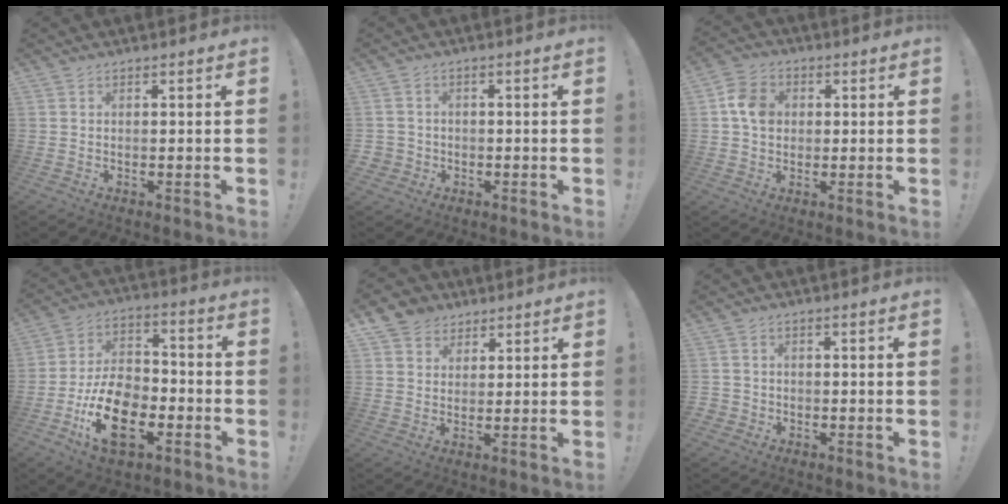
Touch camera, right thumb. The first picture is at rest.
{"total": 2.9, "force": [-0.5, 2.8, 0.9], "torque": [-0.015, 0.001, -0.010]}
{"total": 8.6, "force": [1.1, 7.0, 4.9], "torque": [-0.073, 0.012, 0.022]}
{"total": 17.8, "force": [-7.4, 10.9, 12.0], "torque": [-0.207, 0.050, -0.121]}
{"total": 6.7, "force": [4.0, 5.3, 0.7], "torque": [-0.006, -0.028, 0.079]}
{"total": 2.0, "force": [-0.8, 1.7, 0.6], "torque": [-0.009, 0.003, -0.014]}